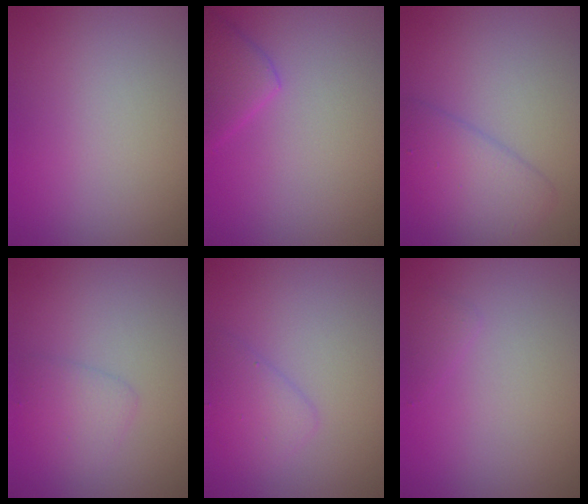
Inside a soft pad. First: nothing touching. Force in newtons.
{"total": 2.8, "press": 2.8, "slide": 0.3}
{"total": 3.7, "press": 3.7, "slide": 0.1}
{"total": 1.9, "press": 1.9, "slide": 0.0}
{"total": 2.1, "press": 2.1, "slide": 0.2}
{"total": 0.8, "press": 0.8, "slide": 0.0}